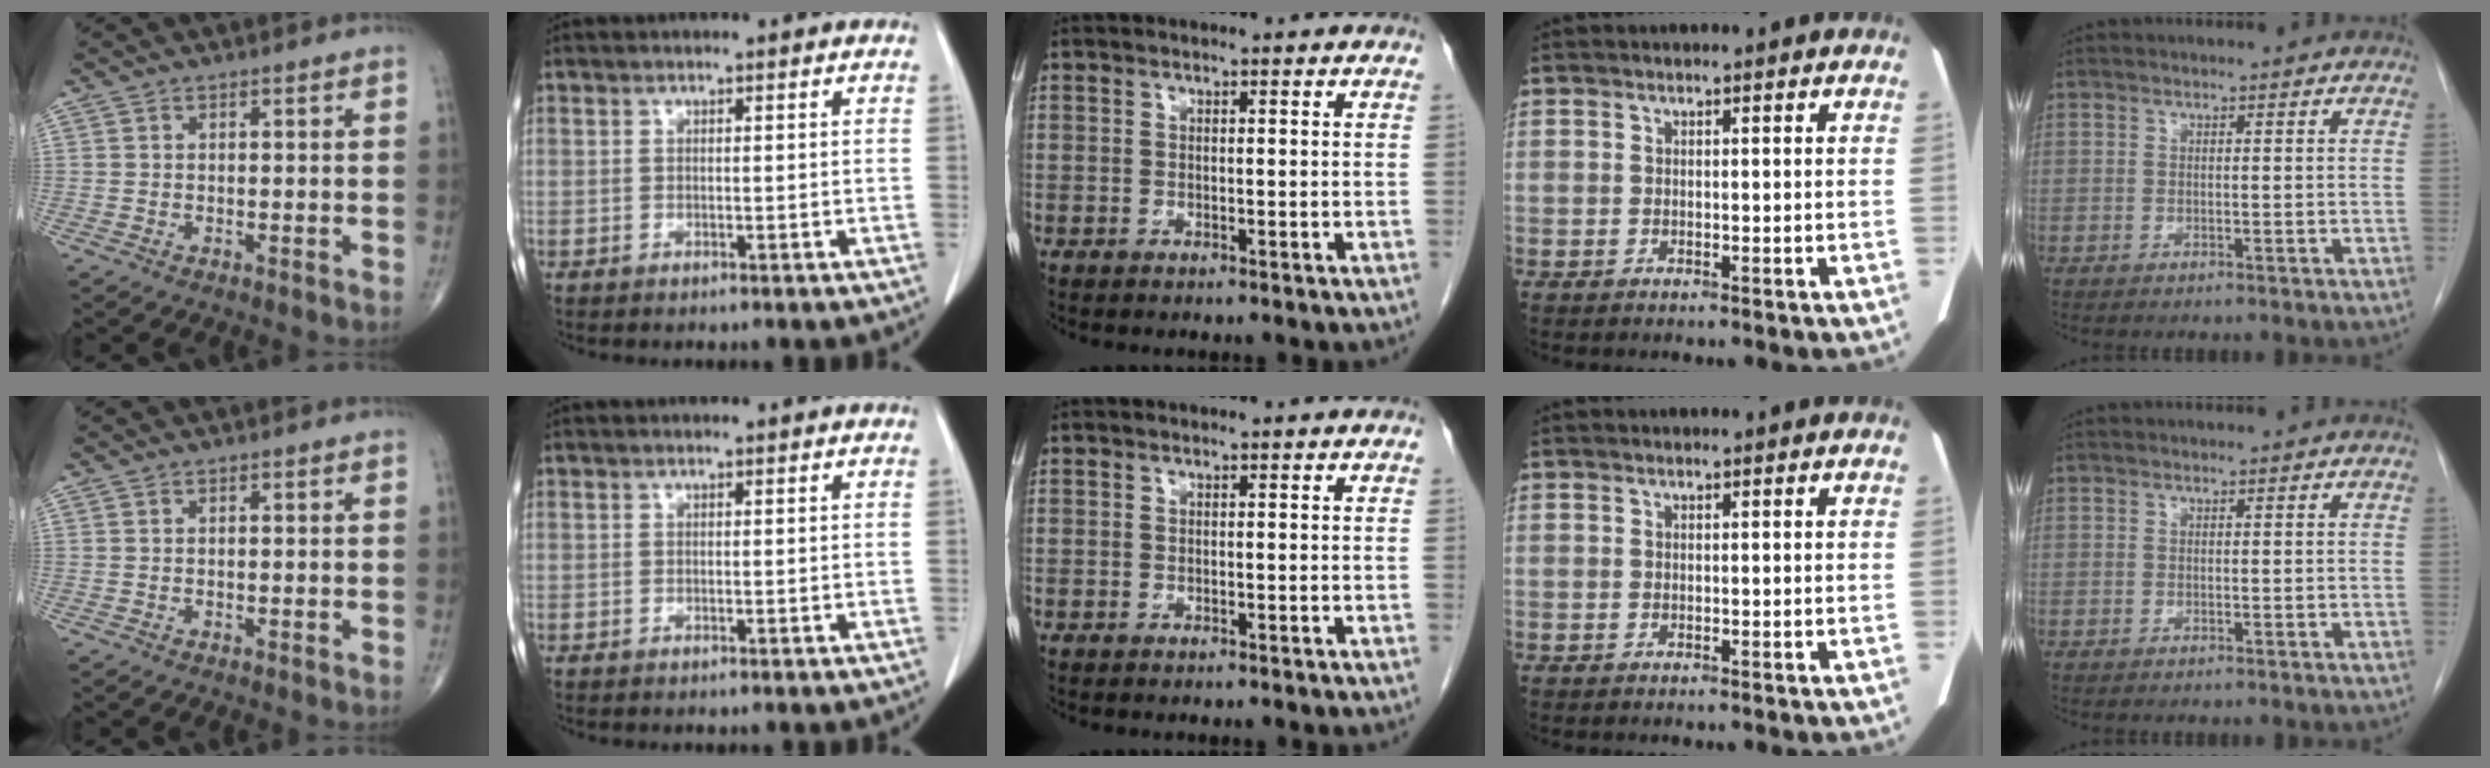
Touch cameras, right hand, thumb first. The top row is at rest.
{}